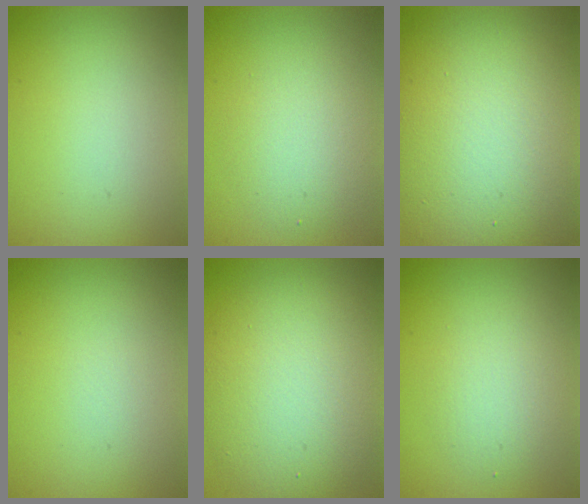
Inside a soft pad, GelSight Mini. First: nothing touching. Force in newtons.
{"total": 3.2, "press": 3.2, "slide": 0.1}
{"total": 15.8, "press": 15.8, "slide": 0.6}
{"total": 0.0}
{"total": 9.4, "press": 9.4, "slide": 0.8}
{"total": 2.5, "press": 2.5, "slide": 0.1}